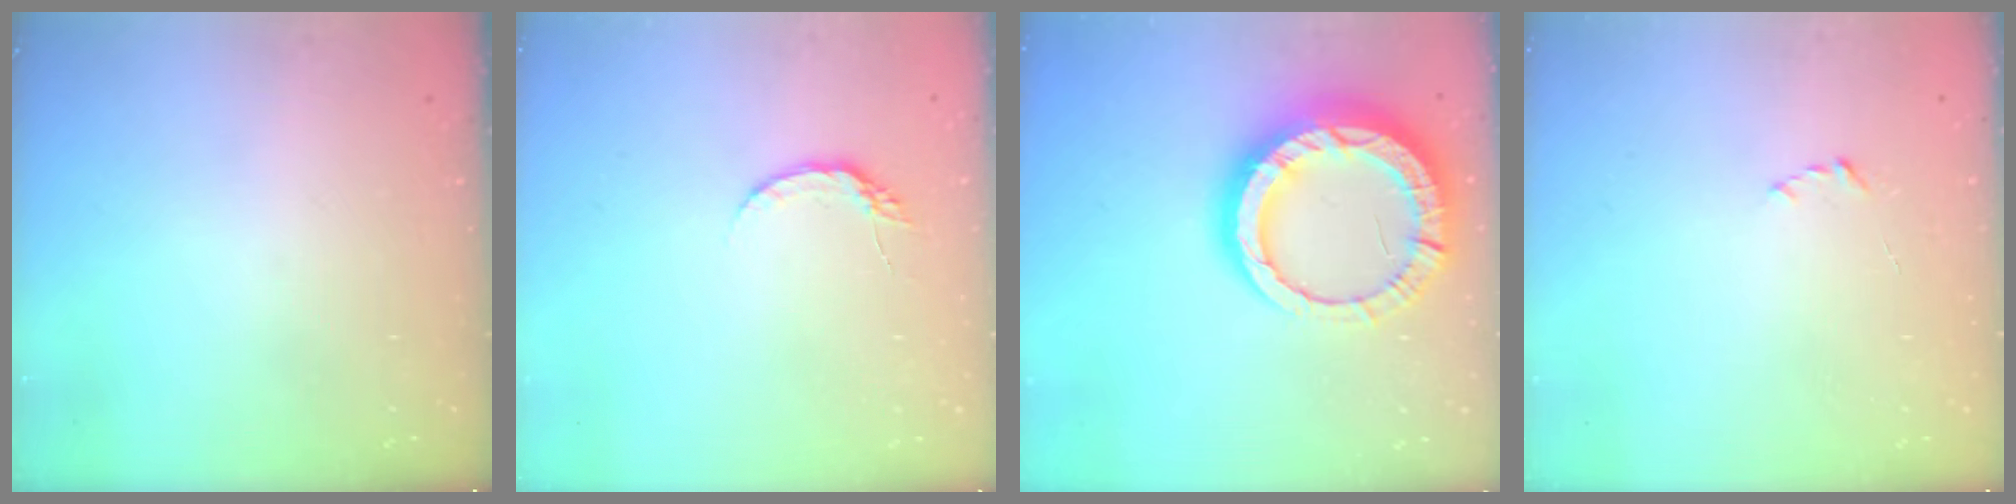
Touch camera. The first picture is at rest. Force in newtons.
{"total": 4.9, "press": 4.8, "slide": 0.7}
{"total": 17.4, "press": 17.3, "slide": 1.8}
{"total": 2.2, "press": 2.1, "slide": 0.3}